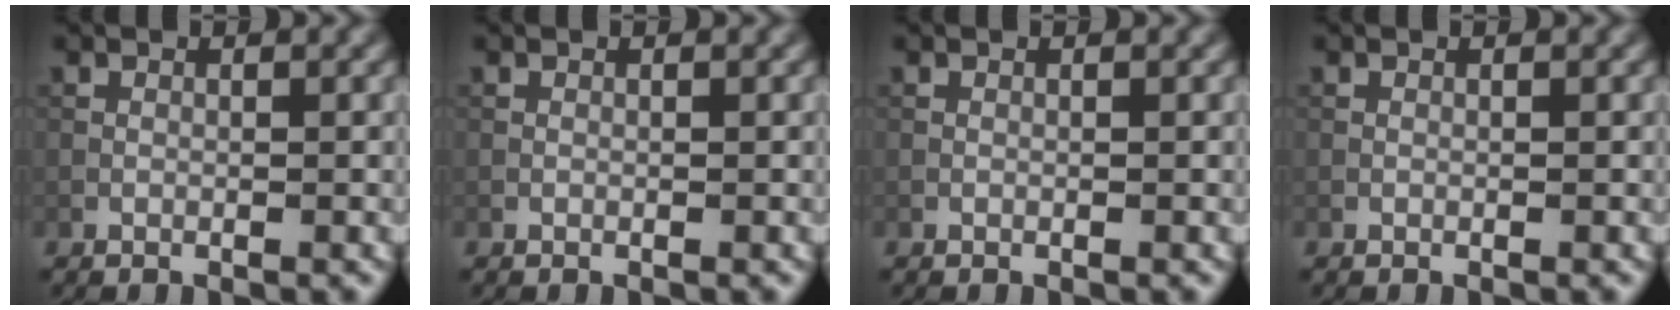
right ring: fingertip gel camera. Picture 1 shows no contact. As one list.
[{"total": 0.0}, {"total": 0.0}, {"total": 0.0}]